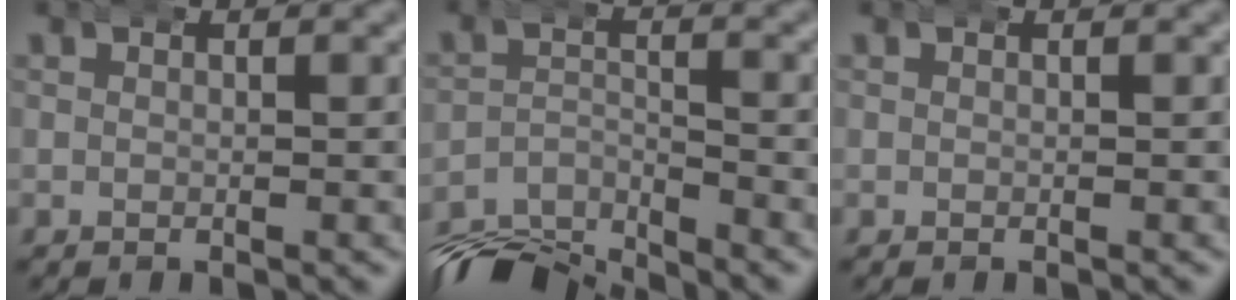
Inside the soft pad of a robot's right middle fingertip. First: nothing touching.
{"total": 7.3, "force": [-6.8, 2.1, 1.9], "torque": [-0.015, -0.011, -0.117]}
{"total": 0.0}